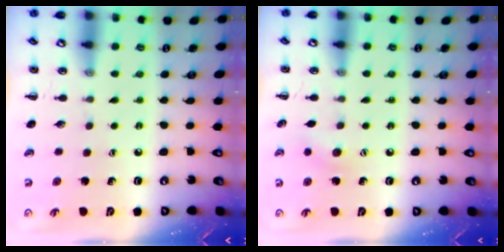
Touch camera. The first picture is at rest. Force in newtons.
{"total": 6.8, "press": 6.6, "slide": 1.7}